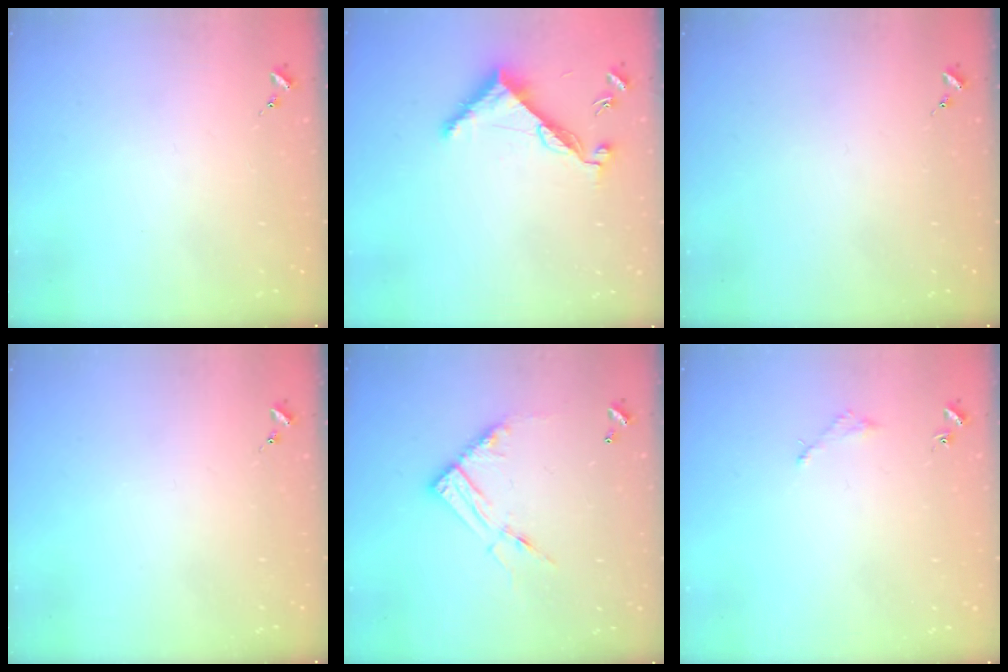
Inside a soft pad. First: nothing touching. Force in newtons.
{"total": 8.2, "press": 8.2, "slide": 0.6}
{"total": 0.0}
{"total": 0.0}
{"total": 12.6, "press": 12.6, "slide": 1.2}
{"total": 2.0, "press": 2.0, "slide": 0.2}